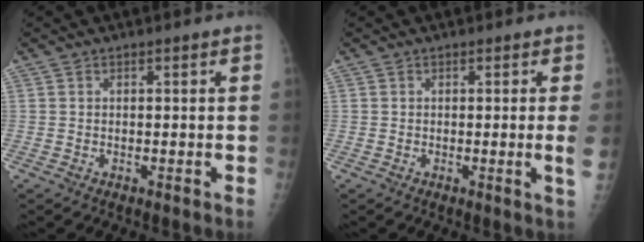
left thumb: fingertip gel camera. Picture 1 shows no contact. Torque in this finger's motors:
{"motor_torque": [0.10, -0.27, 0.42, 0.02, 0.00]}